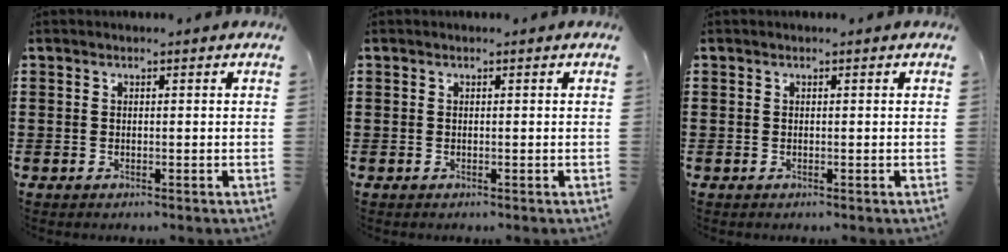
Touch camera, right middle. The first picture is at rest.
{"total": 0.0}
{"total": 0.0}